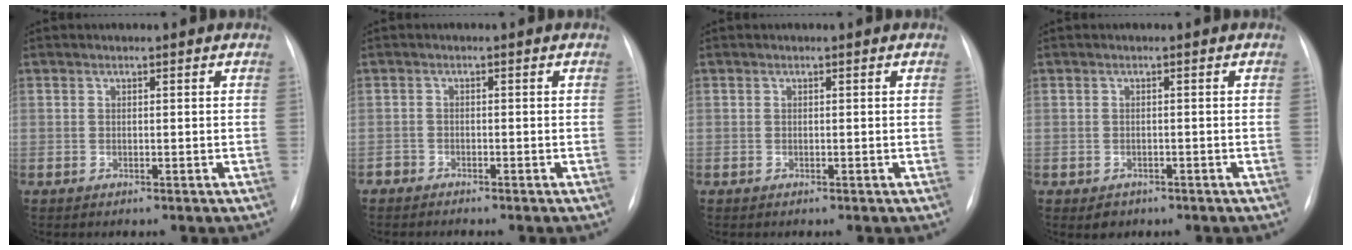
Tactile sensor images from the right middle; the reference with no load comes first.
{"total": 1.9, "force": [-1.8, 0.6, 0.1], "torque": [-0.002, -0.003, -0.031]}
{"total": 0.0}
{"total": 1.9, "force": [-1.1, 1.4, 0.5], "torque": [-0.007, 0.002, -0.010]}